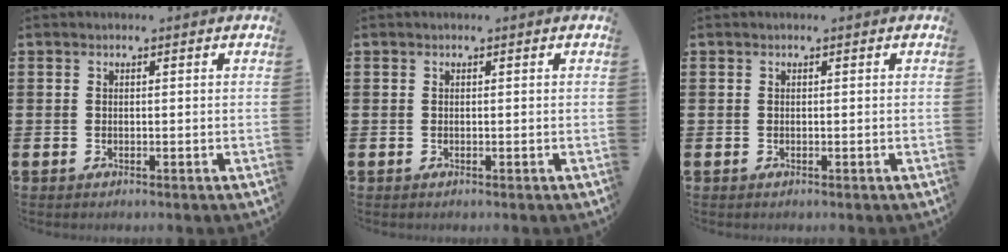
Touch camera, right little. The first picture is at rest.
{"total": 0.0}
{"total": 0.0}